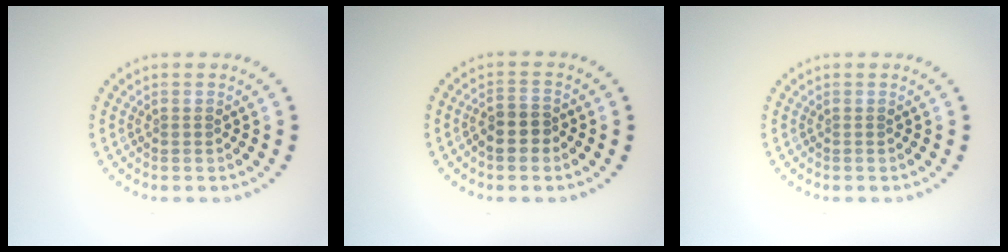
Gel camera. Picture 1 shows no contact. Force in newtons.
{"total": 2.6, "press": 2.3, "slide": 1.0}
{"total": 0.0}